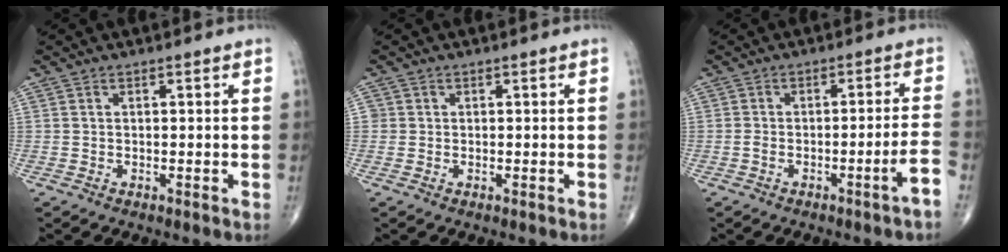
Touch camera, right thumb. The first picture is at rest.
{"total": 0.9, "force": [0.0, 0.9, 0.0], "torque": [0.008, 0.004, -0.001]}
{"total": 4.9, "force": [-2.8, -0.3, 4.0], "torque": [-0.066, 0.027, -0.039]}